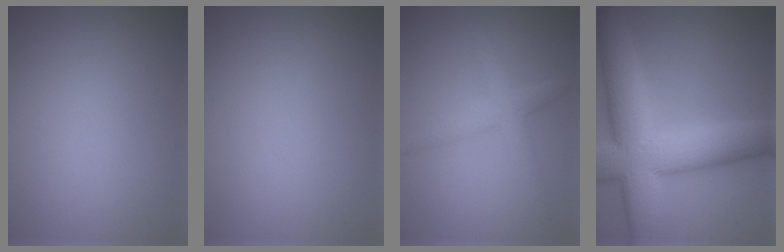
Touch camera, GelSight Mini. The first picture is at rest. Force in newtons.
{"total": 0.0}
{"total": 3.1, "press": 3.1, "slide": 0.0}
{"total": 12.2, "press": 12.2, "slide": 0.7}